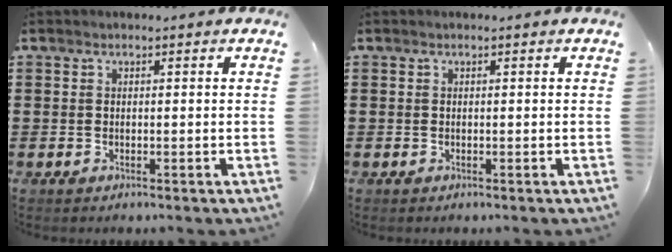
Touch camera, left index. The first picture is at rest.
{"total": 0.0}